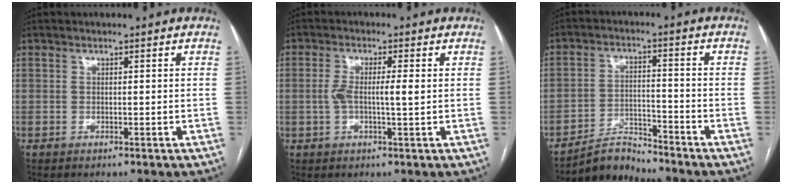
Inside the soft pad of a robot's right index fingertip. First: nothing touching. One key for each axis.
{"total": 4.4, "fx": 0.0, "fy": 0.5, "fz": 4.4, "tx": -0.088, "ty": 0.007, "tz": 0.000}
{"total": 5.1, "fx": -5.0, "fy": 0.7, "fz": -0.5, "tx": 0.010, "ty": 0.005, "tz": -0.086}